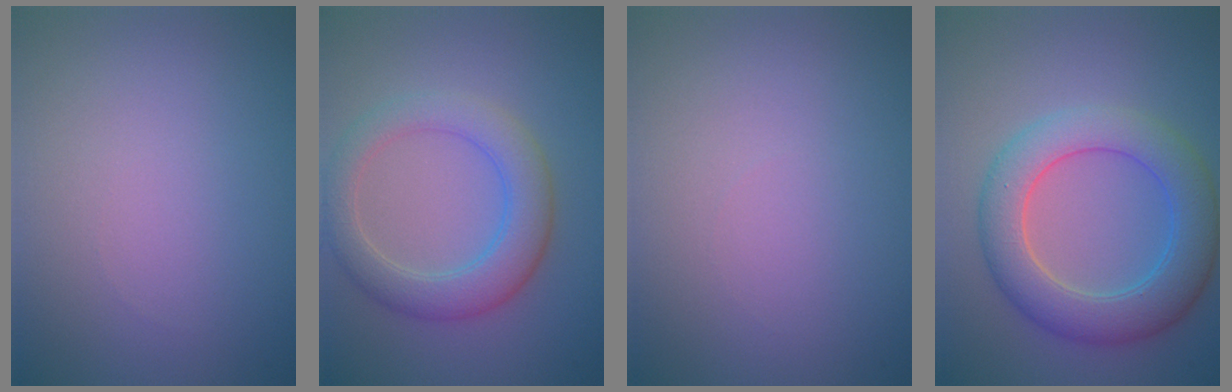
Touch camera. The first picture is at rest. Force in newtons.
{"total": 4.7, "press": 4.7, "slide": 0.6}
{"total": 0.0}
{"total": 6.5, "press": 6.5, "slide": 0.1}